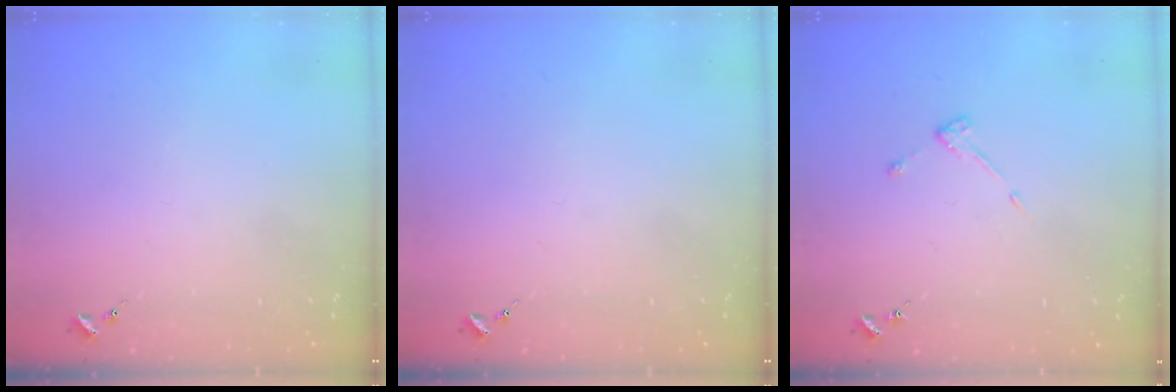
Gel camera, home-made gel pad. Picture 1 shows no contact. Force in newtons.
{"total": 0.0}
{"total": 3.6, "press": 3.5, "slide": 0.6}